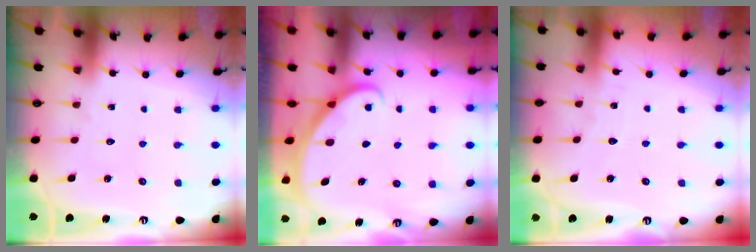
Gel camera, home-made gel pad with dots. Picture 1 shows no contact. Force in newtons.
{"total": 1.9, "press": 1.9, "slide": 0.1}
{"total": 2.9, "press": 2.9, "slide": 0.3}